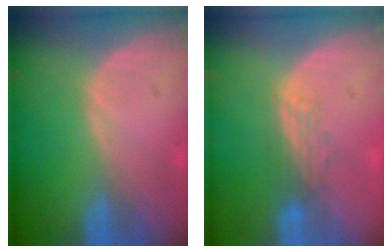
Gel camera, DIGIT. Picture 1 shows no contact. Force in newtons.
{"total": 2.8, "press": 2.4, "slide": 1.4}